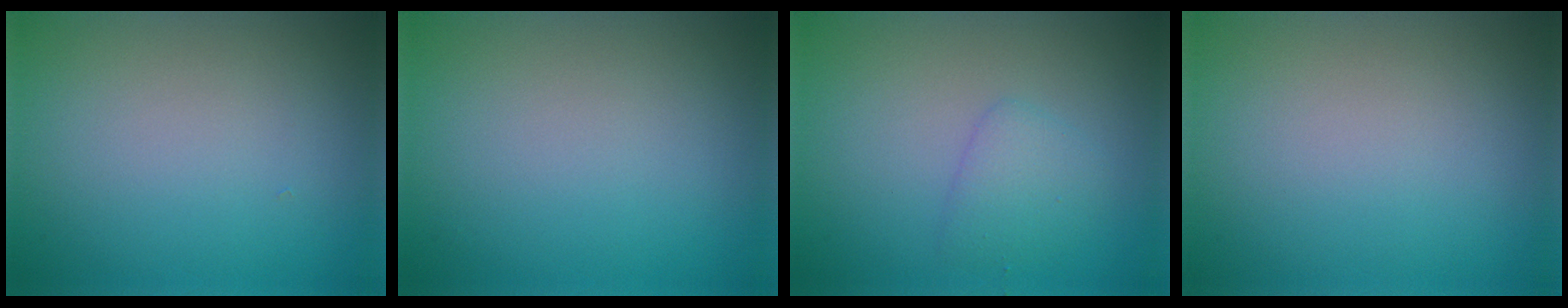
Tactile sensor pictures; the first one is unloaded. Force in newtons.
{"total": 0.0}
{"total": 1.9, "press": 1.9, "slide": 0.0}
{"total": 0.0}